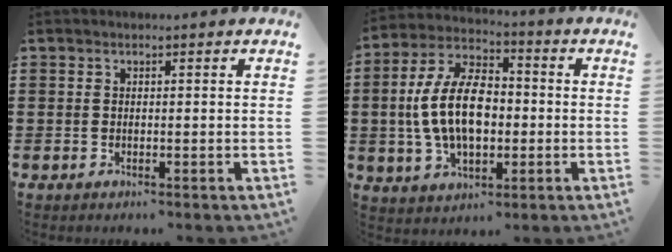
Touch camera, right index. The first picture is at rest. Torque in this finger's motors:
{"motor_torque": [1.71, 0.43, 1.05, 0.21]}